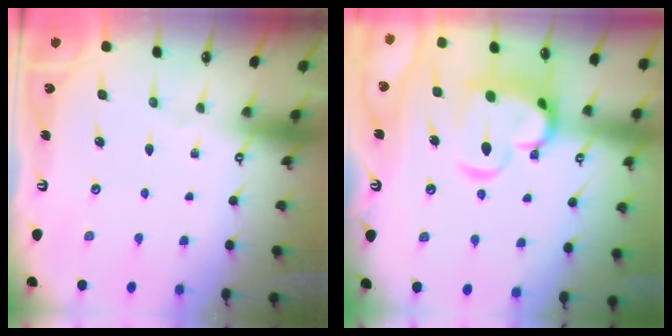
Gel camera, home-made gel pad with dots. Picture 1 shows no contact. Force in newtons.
{"total": 10.4, "press": 10.2, "slide": 2.0}